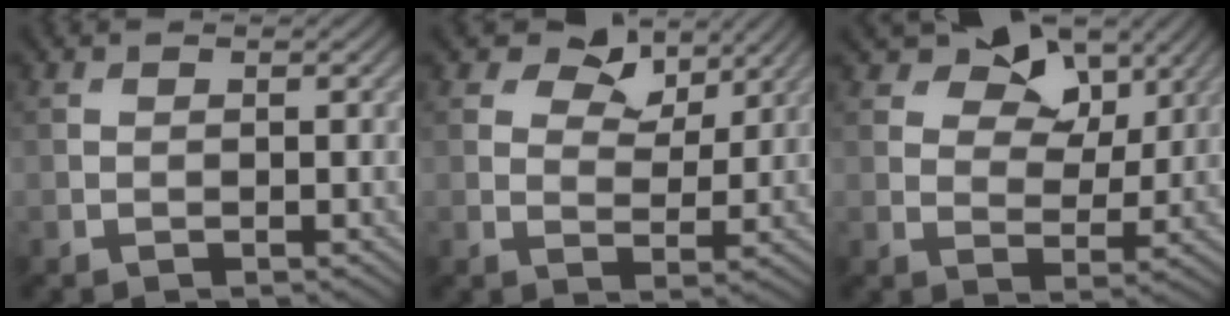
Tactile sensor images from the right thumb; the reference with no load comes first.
{"total": 6.4, "force": [4.0, 3.7, 3.3], "torque": [-0.048, -0.001, 0.062]}
{"total": 8.2, "force": [5.2, 4.8, 4.2], "torque": [-0.072, 0.000, 0.083]}